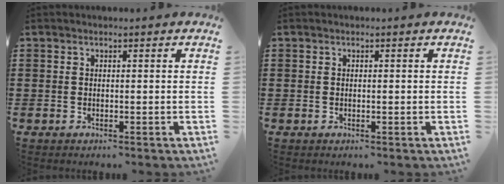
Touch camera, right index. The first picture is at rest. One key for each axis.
{"total": 0.0}